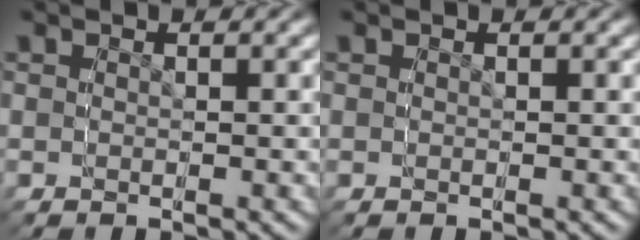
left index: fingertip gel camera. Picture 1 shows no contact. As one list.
[{"total": 0.0}]